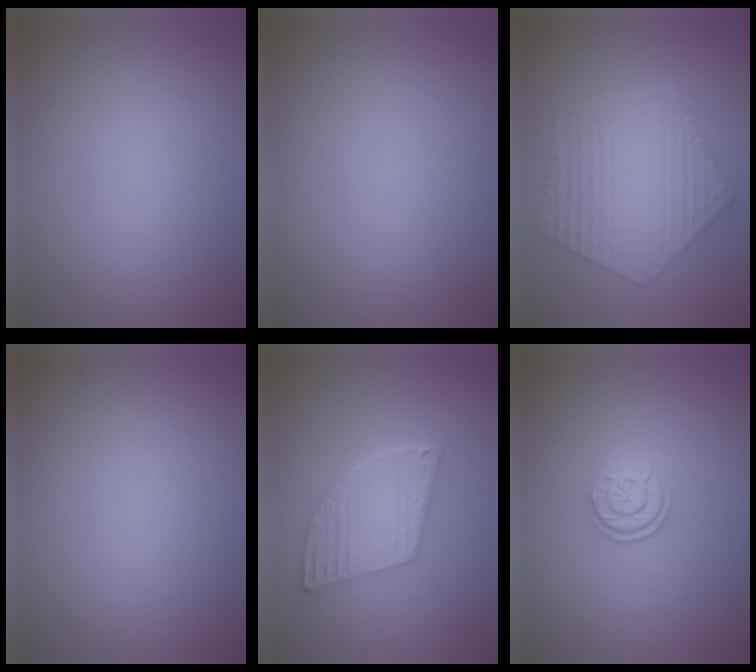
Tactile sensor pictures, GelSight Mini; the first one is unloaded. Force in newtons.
{"total": 0.0}
{"total": 6.9, "press": 5.0, "slide": 4.8}
{"total": 0.0}
{"total": 5.5, "press": 4.2, "slide": 3.5}
{"total": 2.3, "press": 1.7, "slide": 1.5}